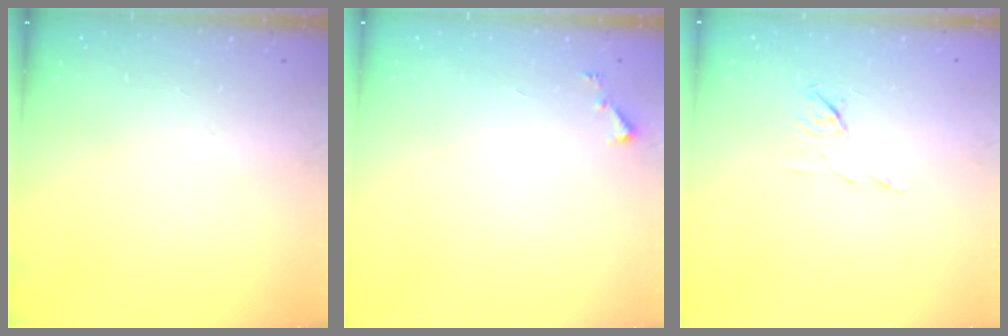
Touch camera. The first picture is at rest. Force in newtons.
{"total": 3.3, "press": 3.3, "slide": 0.3}
{"total": 5.4, "press": 5.3, "slide": 0.9}